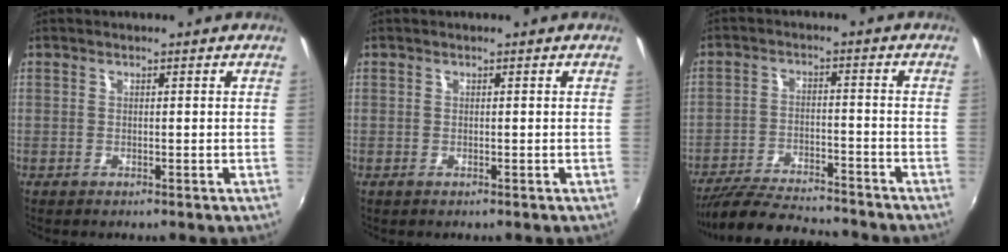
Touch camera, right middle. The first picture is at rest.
{"total": 0.0}
{"total": 14.6, "force": [-13.1, 2.7, 5.8], "torque": [-0.136, -0.017, -0.212]}